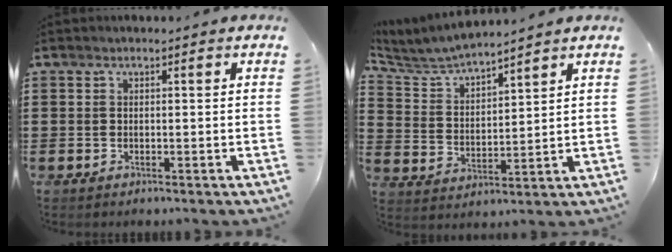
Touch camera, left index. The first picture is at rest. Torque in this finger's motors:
{"motor_torque": [-0.11, 0.31, 0.13, 0.13]}